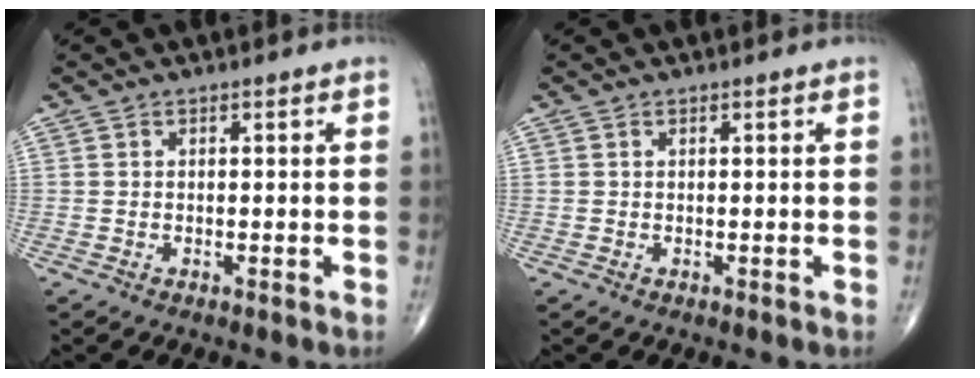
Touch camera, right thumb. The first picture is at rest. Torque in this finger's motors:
{"motor_torque": [0.01, -0.02, 0.07, 0.17, 0.01]}